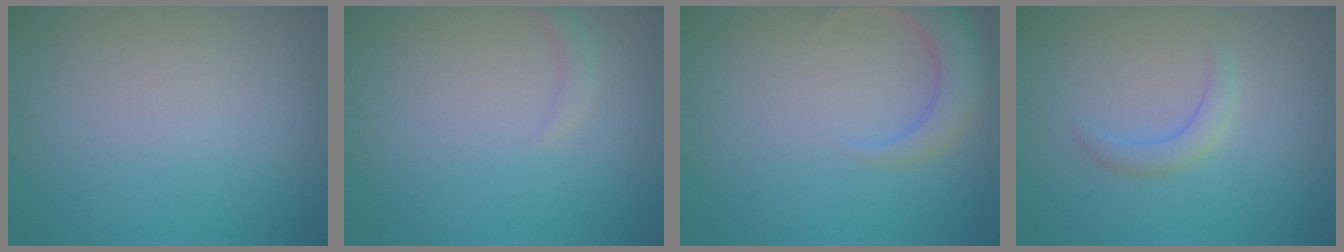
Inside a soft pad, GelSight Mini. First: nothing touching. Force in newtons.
{"total": 0.9, "press": 0.9, "slide": 0.2}
{"total": 3.3, "press": 3.2, "slide": 0.4}
{"total": 1.7, "press": 1.7, "slide": 0.2}